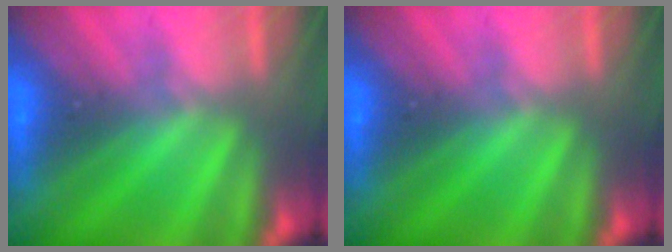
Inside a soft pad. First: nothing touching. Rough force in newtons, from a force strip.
{"total": 0.0}